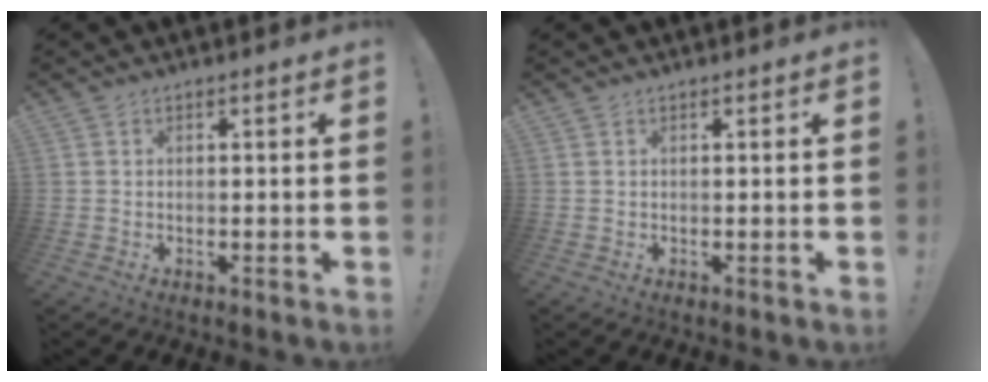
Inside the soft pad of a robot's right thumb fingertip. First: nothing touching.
{"total": 0.0}